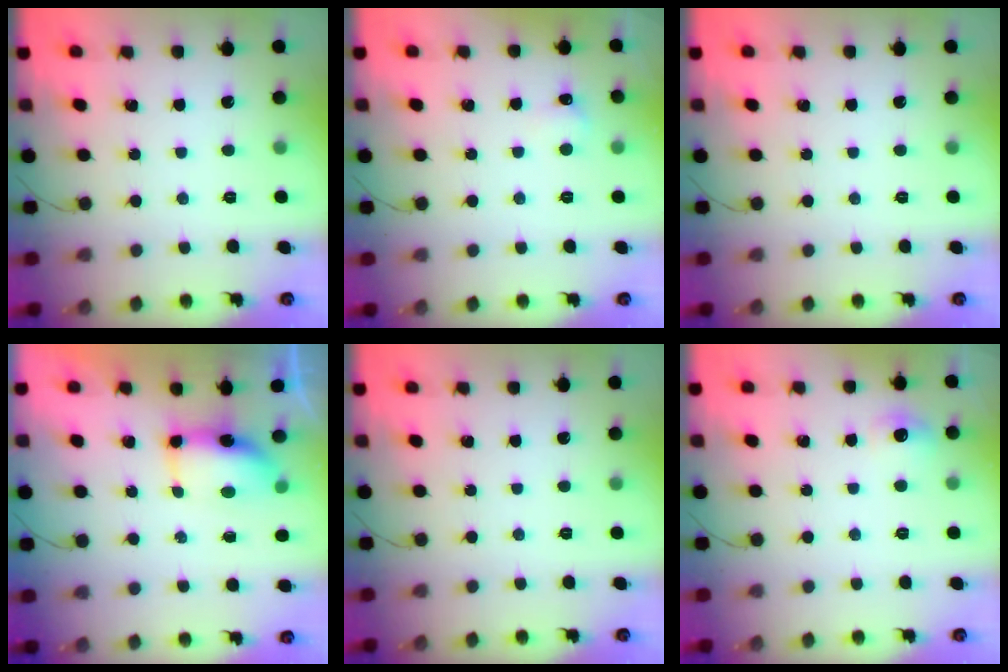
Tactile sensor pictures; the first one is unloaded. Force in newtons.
{"total": 4.9, "press": 4.8, "slide": 1.3}
{"total": 0.0}
{"total": 7.0, "press": 6.9, "slide": 1.1}
{"total": 0.0}
{"total": 5.5, "press": 5.3, "slide": 1.4}